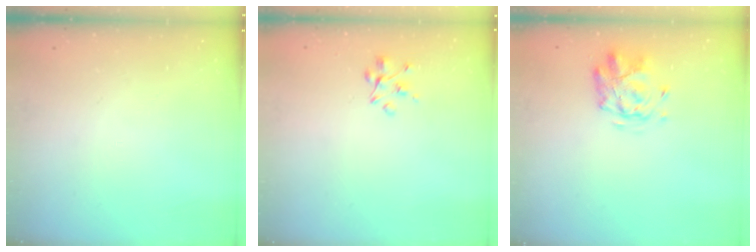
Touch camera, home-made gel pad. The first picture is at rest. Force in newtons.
{"total": 2.4, "press": 2.3, "slide": 0.8}
{"total": 2.8, "press": 2.4, "slide": 1.4}